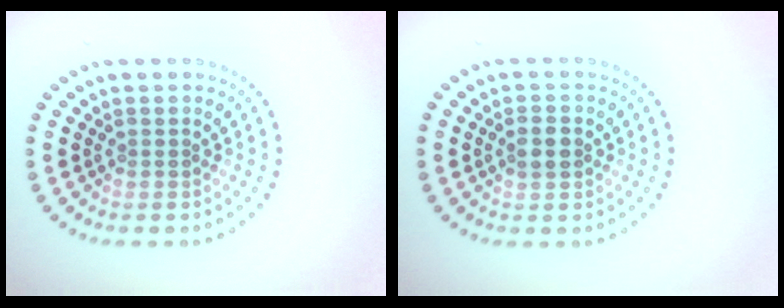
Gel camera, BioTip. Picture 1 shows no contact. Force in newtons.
{"total": 2.0, "press": 2.0, "slide": 0.1}